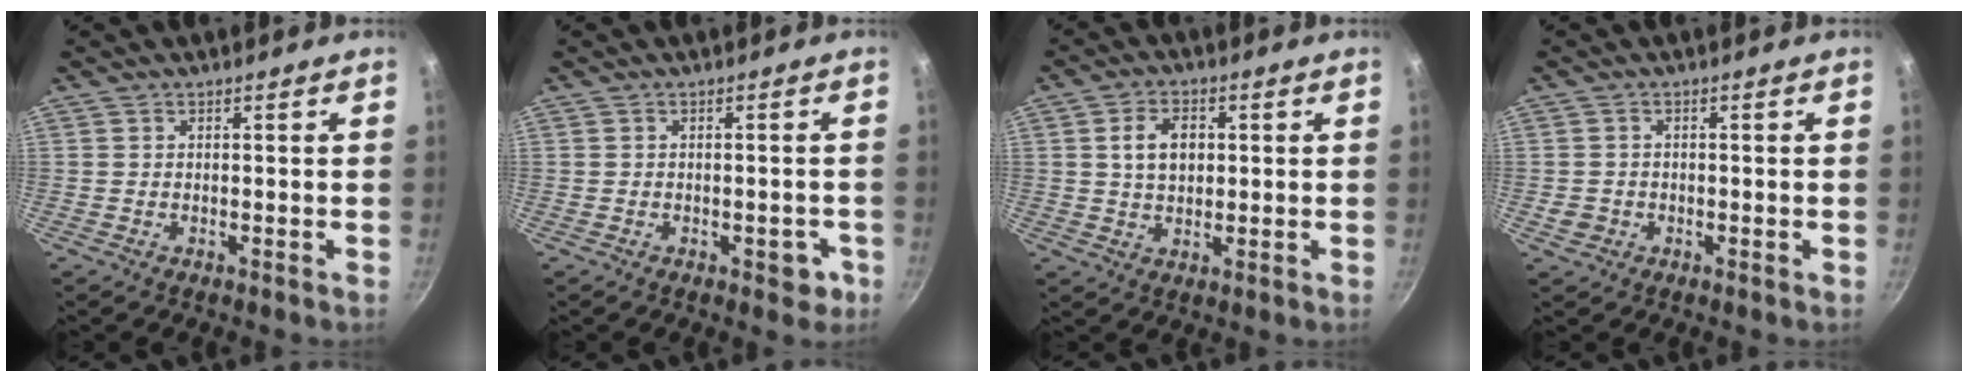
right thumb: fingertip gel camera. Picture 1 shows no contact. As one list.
[{"total": 3.4, "force": [-1.2, 2.0, 2.5], "torque": [-0.007, 0.016, -0.010]}, {"total": 6.8, "force": [1.3, 4.6, 4.9], "torque": [-0.070, 0.002, 0.022]}, {"total": 2.5, "force": [-0.5, 2.3, 0.9], "torque": [-0.015, 0.004, -0.006]}]